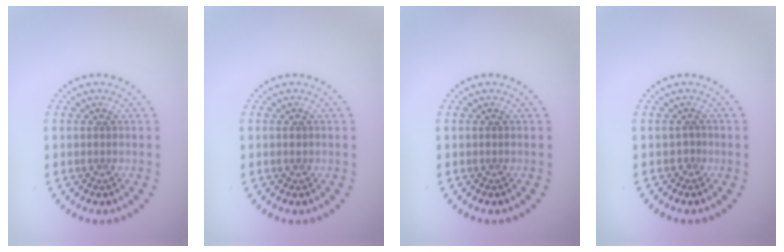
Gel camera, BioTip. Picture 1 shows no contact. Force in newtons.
{"total": 0.7, "press": 0.7, "slide": 0.3}
{"total": 0.0}
{"total": 0.6, "press": 0.3, "slide": 0.5}